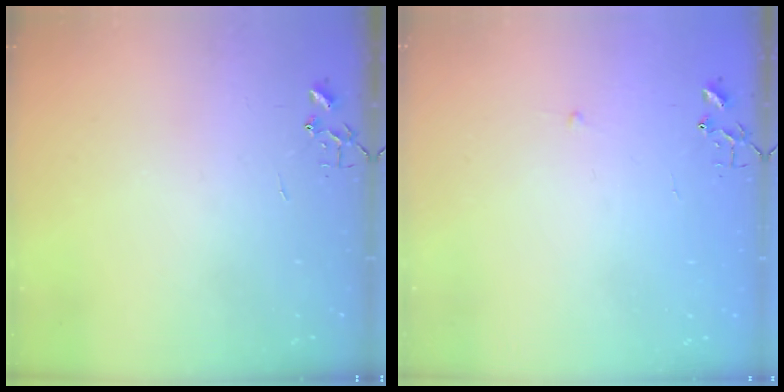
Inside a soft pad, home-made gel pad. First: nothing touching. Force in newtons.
{"total": 2.3, "press": 2.3, "slide": 0.3}